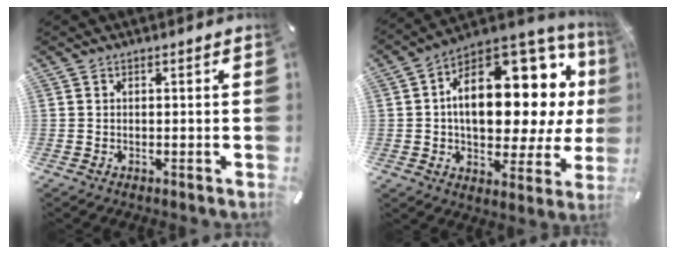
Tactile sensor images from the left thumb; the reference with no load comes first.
{"total": 21.7, "force": [4.8, 12.5, 17.0], "torque": [-0.240, -0.048, 0.083]}